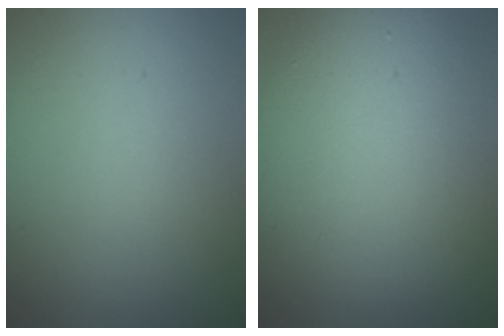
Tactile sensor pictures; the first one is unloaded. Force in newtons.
{"total": 9.7, "press": 9.7, "slide": 0.4}